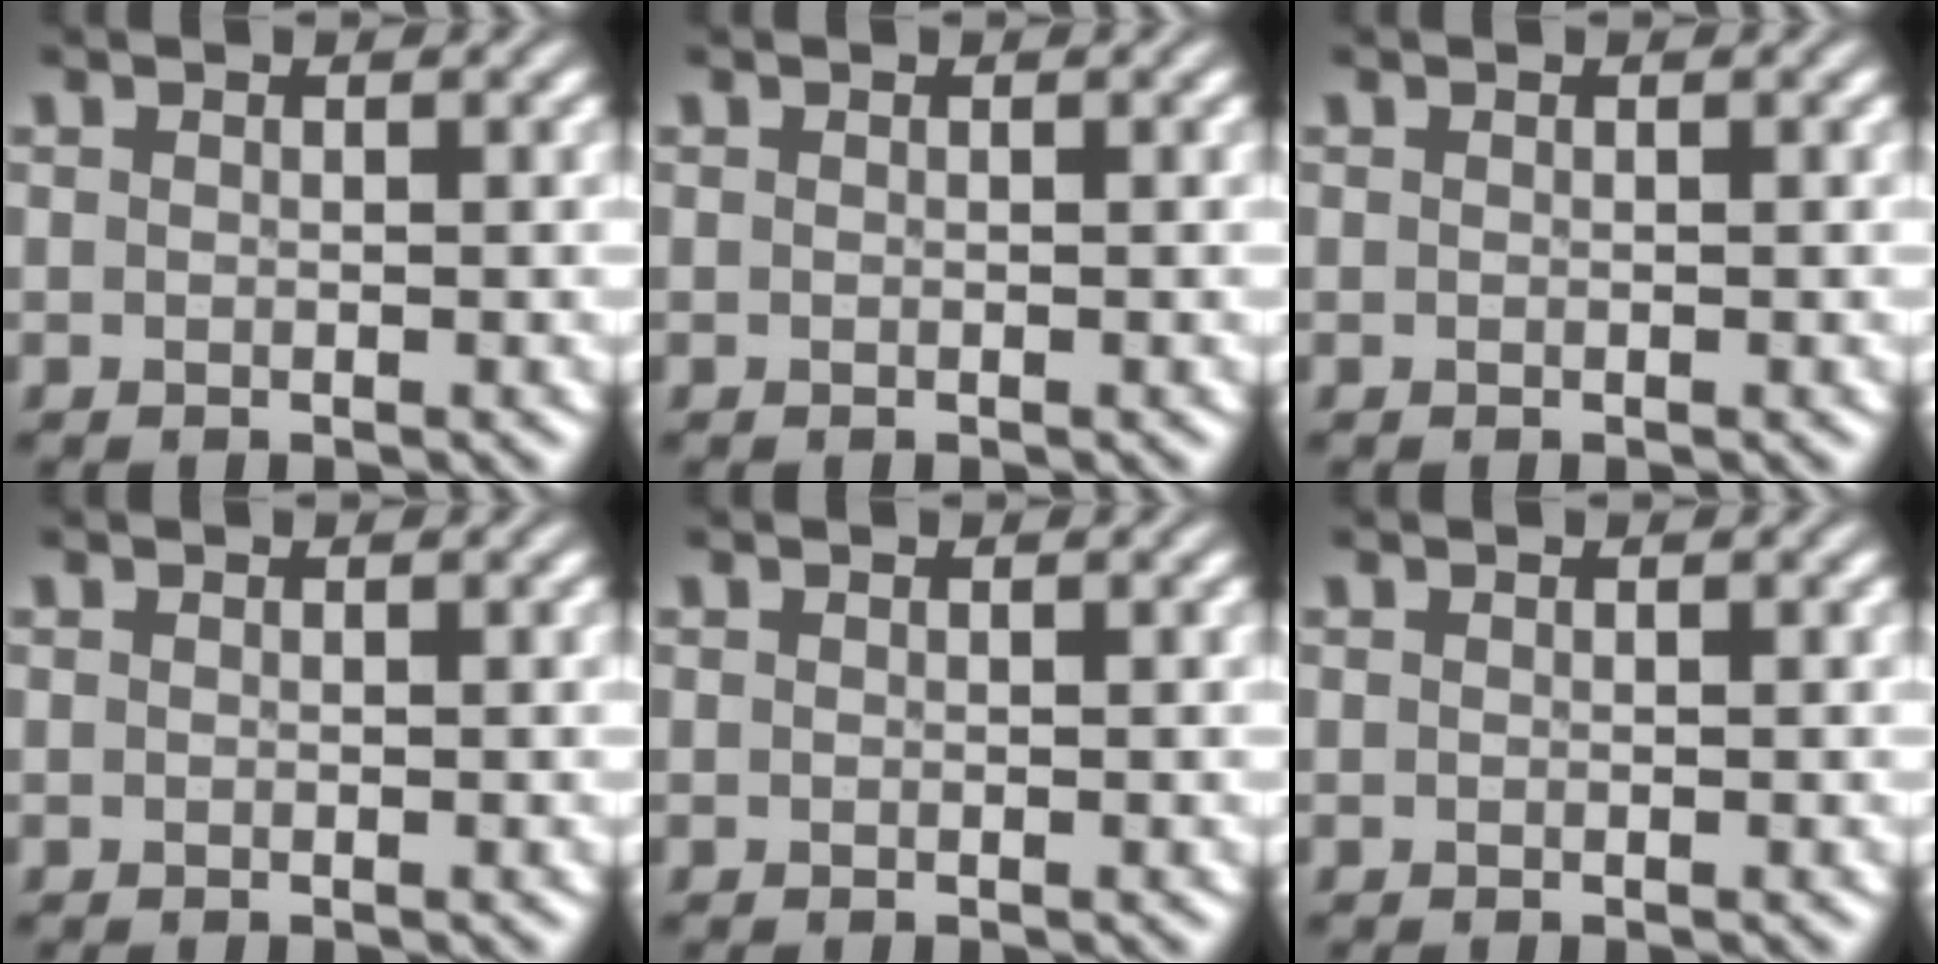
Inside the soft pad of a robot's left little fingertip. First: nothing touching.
{"total": 0.0}
{"total": 0.0}
{"total": 0.0}
{"total": 0.0}
{"total": 0.0}